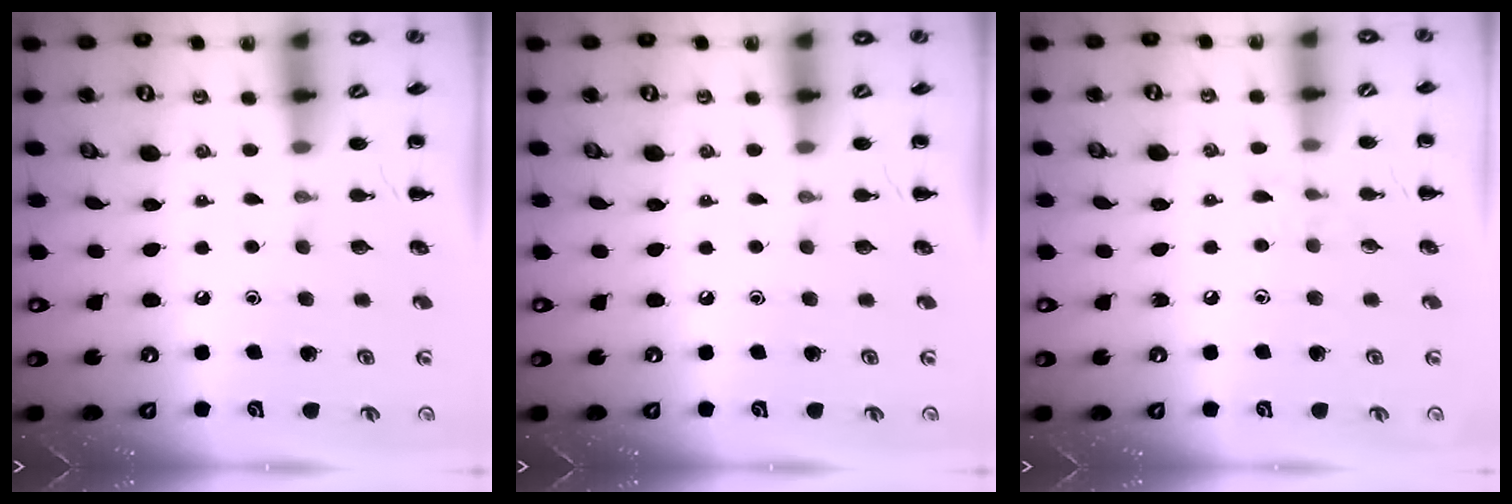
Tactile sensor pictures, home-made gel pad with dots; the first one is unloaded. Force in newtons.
{"total": 0.0}
{"total": 4.8, "press": 4.5, "slide": 1.9}